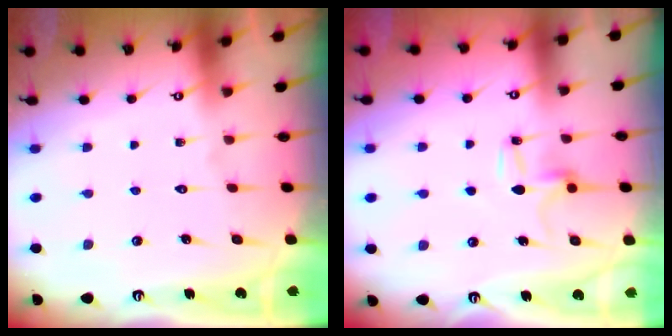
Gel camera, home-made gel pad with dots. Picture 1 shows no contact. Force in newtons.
{"total": 6.7, "press": 6.7, "slide": 0.5}